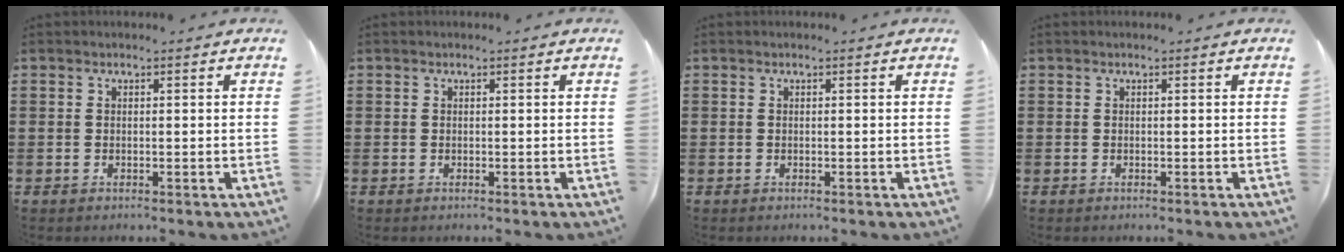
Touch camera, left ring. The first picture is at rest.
{"total": 0.0}
{"total": 0.0}
{"total": 0.0}